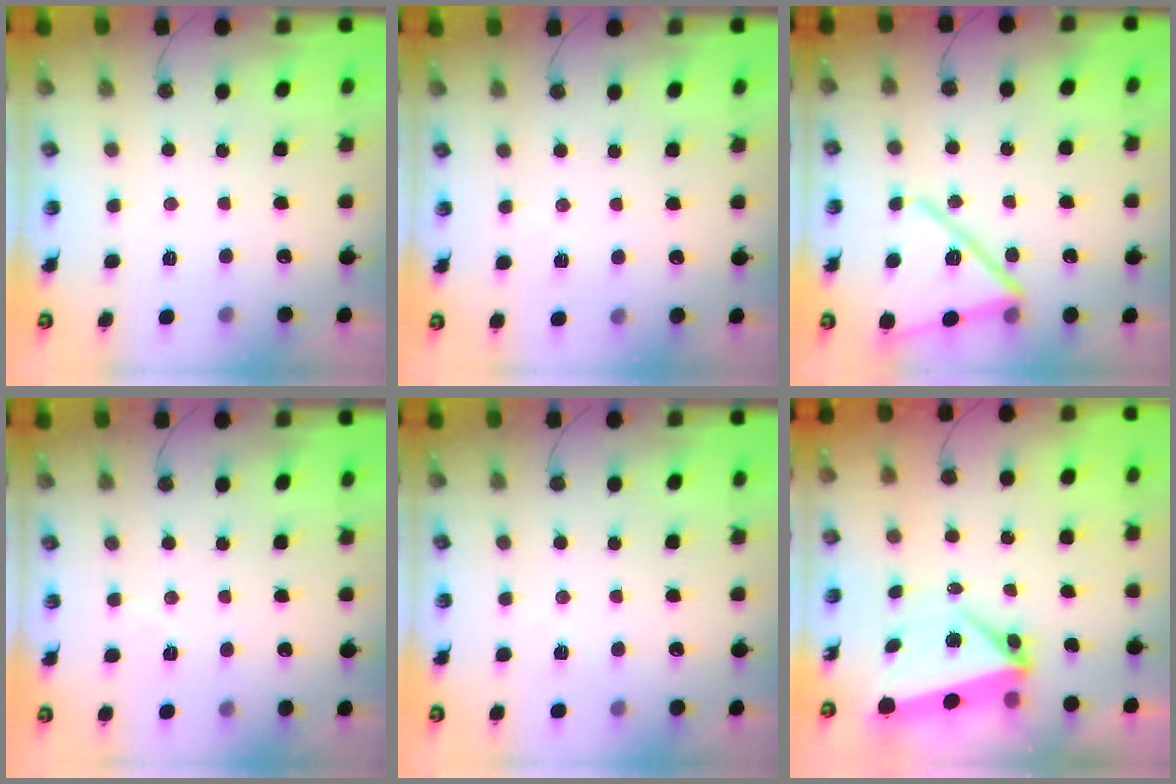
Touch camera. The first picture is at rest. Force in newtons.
{"total": 2.5, "press": 2.3, "slide": 0.9}
{"total": 17.2, "press": 16.9, "slide": 2.8}
{"total": 3.4, "press": 3.1, "slide": 1.3}
{"total": 2.0, "press": 1.7, "slide": 0.9}
{"total": 5.2, "press": 4.6, "slide": 2.2}